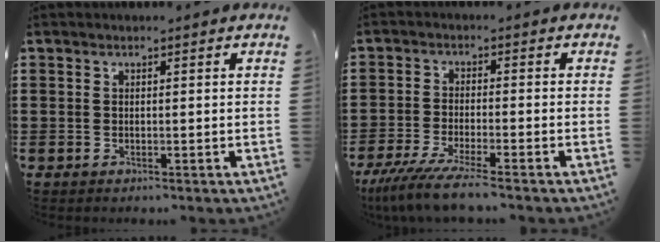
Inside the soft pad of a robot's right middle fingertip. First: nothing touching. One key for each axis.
{"total": 5.9, "fx": -4.9, "fy": -0.1, "fz": 3.2, "tx": -0.079, "ty": -0.022, "tz": -0.098}